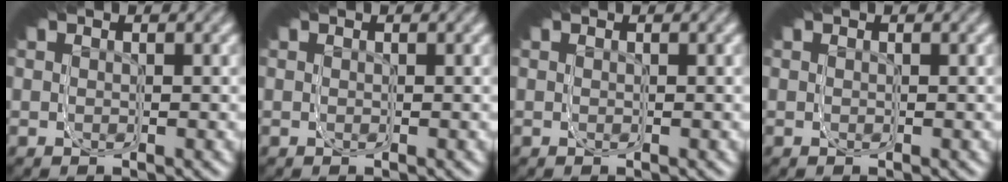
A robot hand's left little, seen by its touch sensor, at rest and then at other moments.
{"total": 0.0}
{"total": 0.0}
{"total": 0.0}